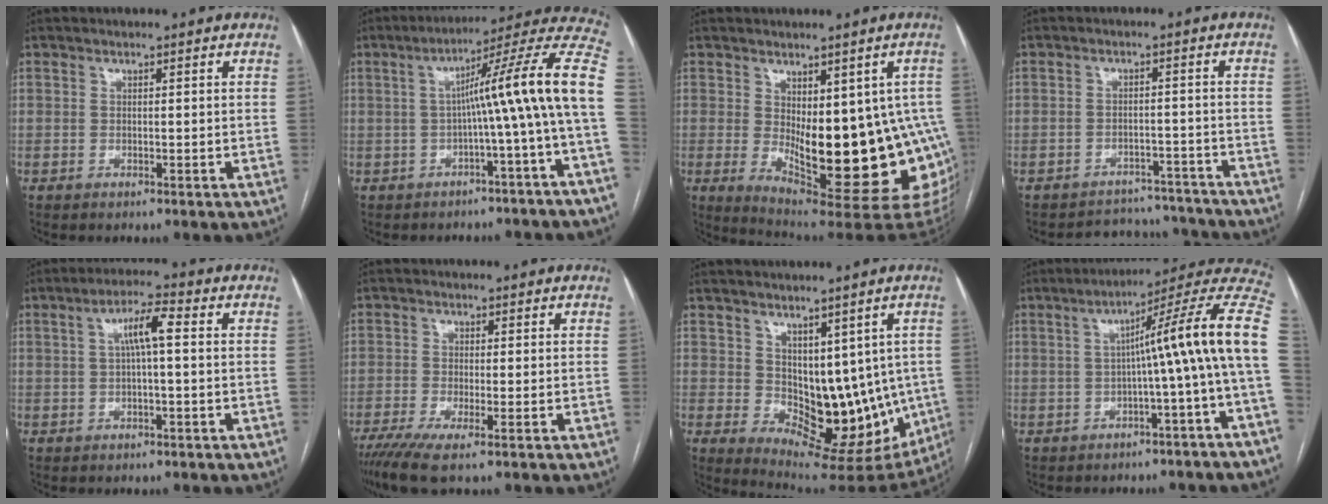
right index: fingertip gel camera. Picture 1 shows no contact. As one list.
[{"total": 15.1, "force": [-1.3, -1.8, 14.9], "torque": [-0.191, 0.038, -0.031]}, {"total": 20.3, "force": [-2.8, 7.5, 18.6], "torque": [-0.172, -0.004, -0.012]}, {"total": 10.0, "force": [-9.5, 3.2, -0.5], "torque": [0.021, 0.029, -0.114]}, {"total": 5.2, "force": [0.8, 0.7, 5.1], "torque": [-0.093, 0.016, 0.013]}, {"total": 5.9, "force": [-3.7, 0.4, 4.6], "torque": [-0.082, -0.016, -0.068]}, {"total": 13.6, "force": [0.5, 8.5, 10.7], "torque": [-0.126, -0.003, 0.032]}, {"total": 14.9, "force": [-0.7, -1.4, 14.8], "torque": [-0.186, 0.039, -0.022]}]